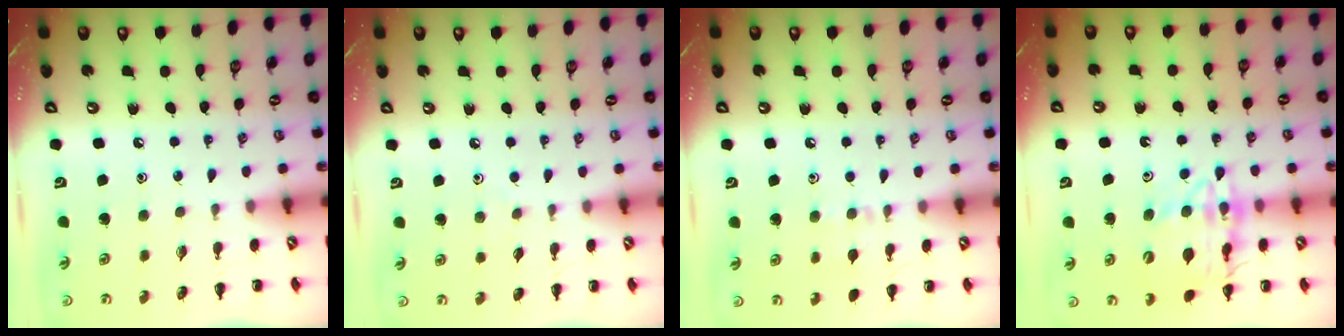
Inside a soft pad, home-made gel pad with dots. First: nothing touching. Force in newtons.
{"total": 3.5, "press": 3.3, "slide": 1.2}
{"total": 7.4, "press": 6.9, "slide": 2.5}
{"total": 14.9, "press": 14.7, "slide": 2.4}